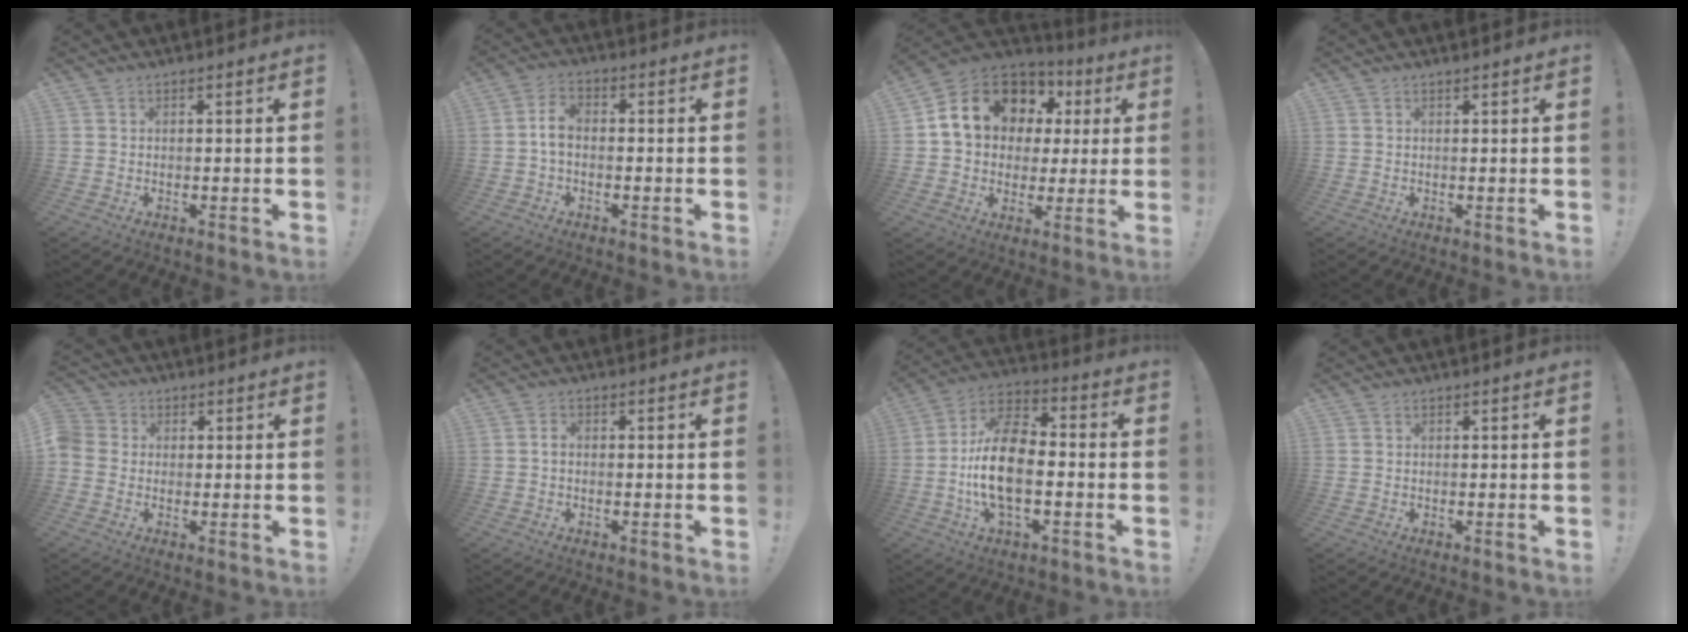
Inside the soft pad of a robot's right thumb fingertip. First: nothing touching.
{"total": 5.0, "force": [-0.4, 3.0, 4.0], "torque": [-0.083, 0.009, -0.004]}
{"total": 17.8, "force": [6.9, 13.4, 9.4], "torque": [-0.150, -0.023, 0.143]}
{"total": 0.5, "force": [0.4, -0.3, 0.1], "torque": [0.005, -0.003, 0.007]}
{"total": 4.6, "force": [-0.3, 4.3, 1.7], "torque": [-0.043, 0.007, -0.006]}
{"total": 1.1, "force": [-0.4, 0.6, 0.9], "torque": [-0.013, 0.003, -0.008]}
{"total": 16.5, "force": [-2.9, 8.9, 13.6], "torque": [-0.270, 0.013, -0.050]}
{"total": 0.0}